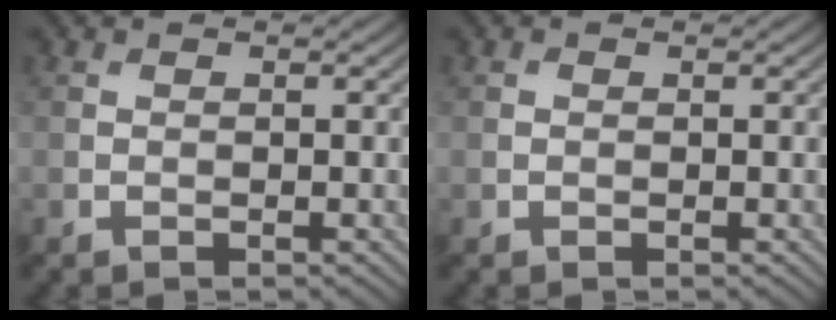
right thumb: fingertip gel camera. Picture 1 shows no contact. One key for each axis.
{"total": 0.0}